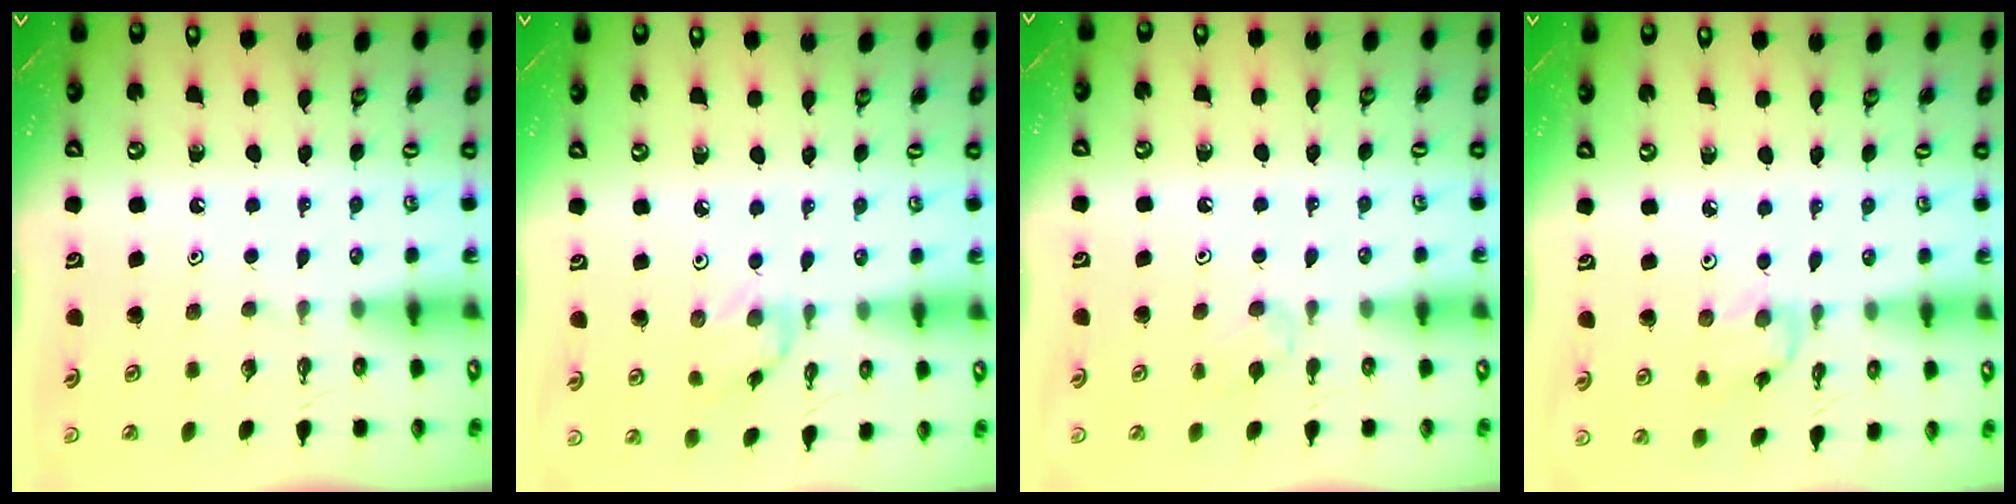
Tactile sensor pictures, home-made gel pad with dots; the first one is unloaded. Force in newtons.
{"total": 0.9, "press": 0.8, "slide": 0.3}
{"total": 4.6, "press": 4.5, "slide": 0.9}
{"total": 2.9, "press": 2.9, "slide": 0.3}